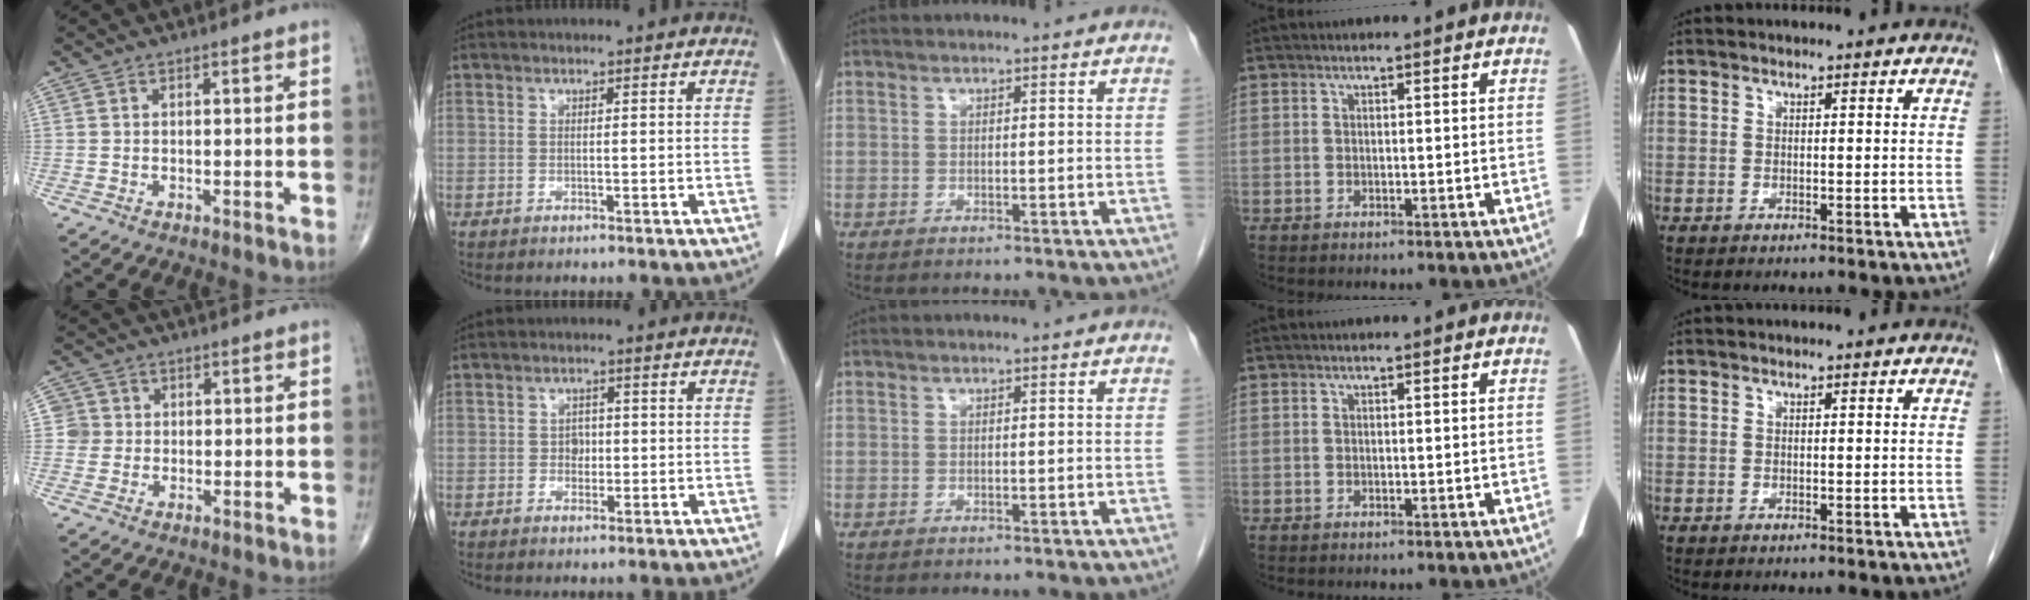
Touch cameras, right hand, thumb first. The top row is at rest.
{"thumb": {"total": 3.1, "force": [0.2, 3.1, -0.1], "torque": [0.030, 0.009, -0.002]}, "index": {"total": 2.0, "force": [-0.1, 1.6, 1.2], "torque": [-0.014, 0.004, -0.001]}}